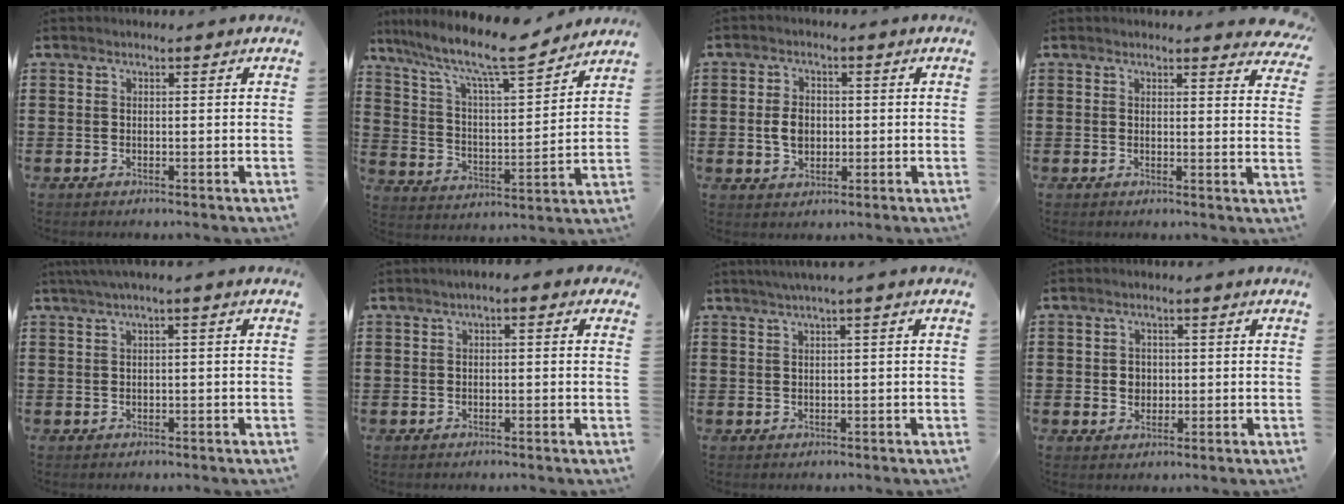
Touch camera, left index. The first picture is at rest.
{"total": 11.0, "force": [9.2, 1.4, 5.8], "torque": [-0.140, -0.060, 0.154]}
{"total": 4.1, "force": [-0.1, 2.9, 2.9], "torque": [-0.053, 0.006, -0.005]}
{"total": 2.2, "force": [2.2, 0.2, 0.5], "torque": [-0.001, -0.011, 0.038]}
{"total": 1.7, "force": [-0.2, 0.0, 1.7], "torque": [-0.025, -0.005, -0.004]}
{"total": 1.4, "force": [-0.6, 0.6, 1.1], "torque": [-0.022, 0.003, -0.014]}
{"total": 1.4, "force": [0.4, -0.2, 1.3], "torque": [-0.021, -0.001, 0.007]}
{"total": 2.3, "force": [0.1, 2.1, 0.9], "torque": [-0.025, 0.009, -0.002]}